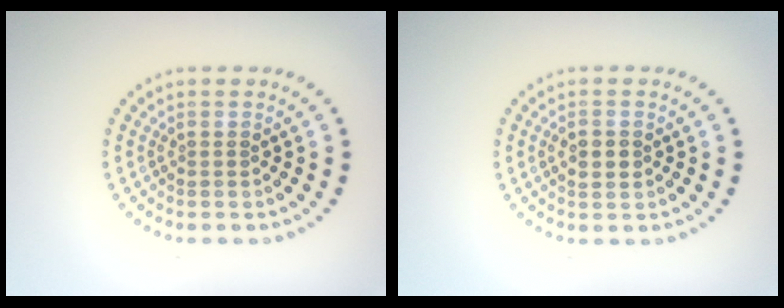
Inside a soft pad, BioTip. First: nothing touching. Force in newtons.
{"total": 1.6, "press": 1.6, "slide": 0.1}